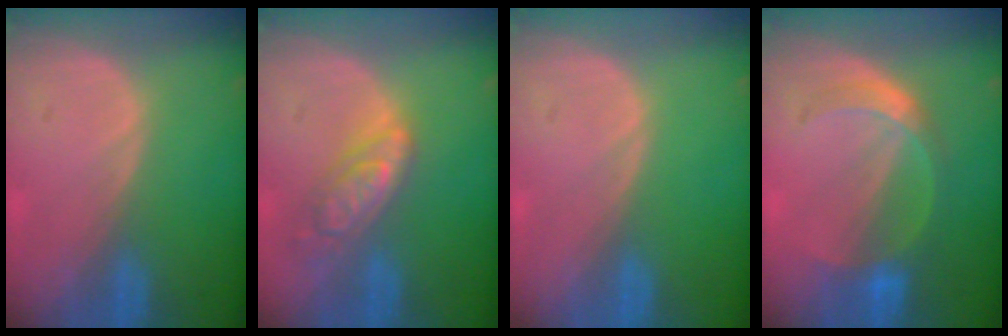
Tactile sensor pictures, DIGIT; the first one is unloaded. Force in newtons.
{"total": 6.4, "press": 5.7, "slide": 3.0}
{"total": 0.0}
{"total": 5.6, "press": 5.3, "slide": 1.9}